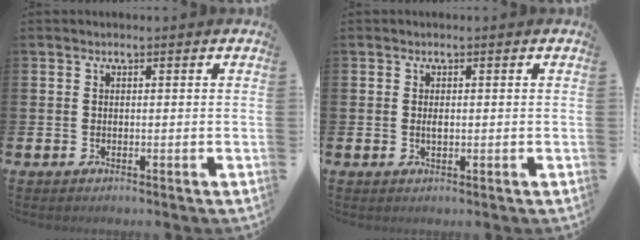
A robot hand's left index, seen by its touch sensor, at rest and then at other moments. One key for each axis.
{"total": 0.8, "fx": 0.2, "fy": 0.3, "fz": 0.7, "tx": -0.009, "ty": -0.001, "tz": 0.002}